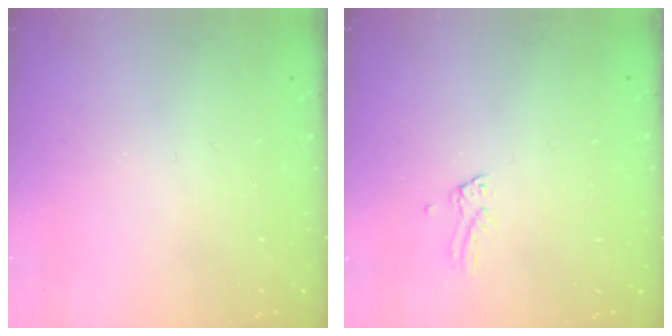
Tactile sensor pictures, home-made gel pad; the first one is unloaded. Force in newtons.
{"total": 0.0}